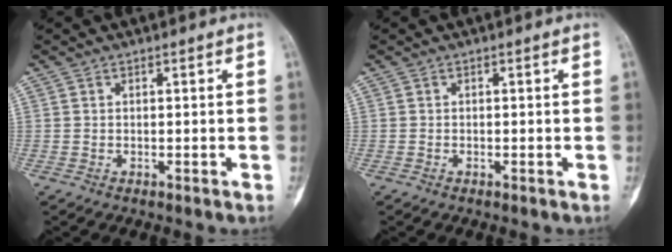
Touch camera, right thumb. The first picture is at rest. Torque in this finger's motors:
{"motor_torque": [-0.64, 0.02, -0.15, 0.06, -0.02]}